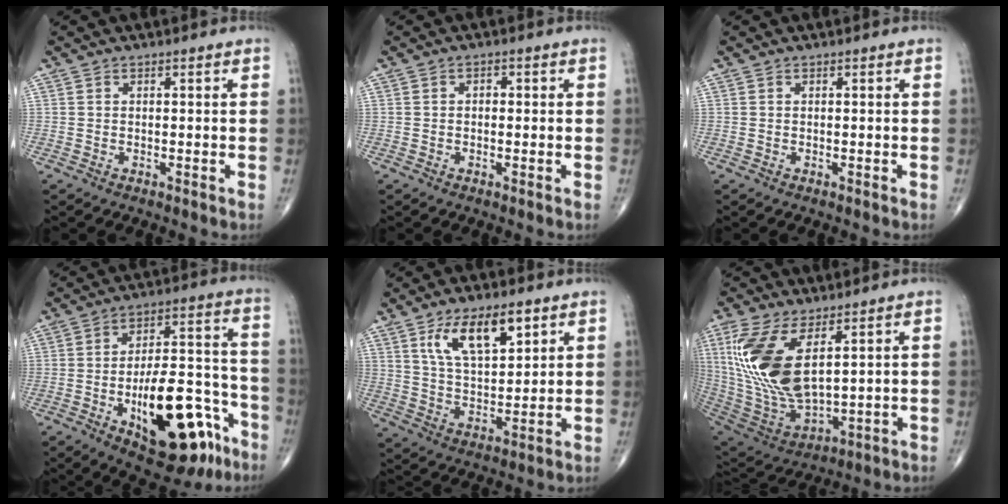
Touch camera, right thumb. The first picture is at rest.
{"total": 0.9, "force": [0.1, 0.6, 0.6], "torque": [-0.007, 0.006, -0.002]}
{"total": 0.0}
{"total": 22.2, "force": [-9.6, 9.7, 17.5], "torque": [-0.230, 0.060, -0.127]}
{"total": 12.0, "force": [5.9, 5.2, 9.0], "torque": [-0.141, -0.025, 0.116]}
{"total": 17.6, "force": [5.8, 7.8, 14.7], "torque": [-0.311, -0.028, 0.128]}